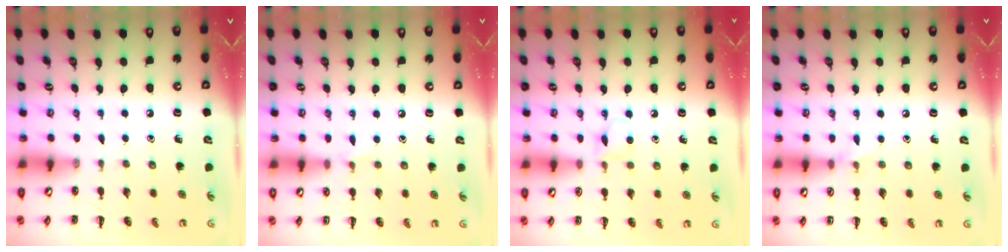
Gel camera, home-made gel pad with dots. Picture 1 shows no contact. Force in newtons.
{"total": 3.7, "press": 3.5, "slide": 1.2}
{"total": 4.1, "press": 3.8, "slide": 1.4}
{"total": 3.9, "press": 3.6, "slide": 1.4}